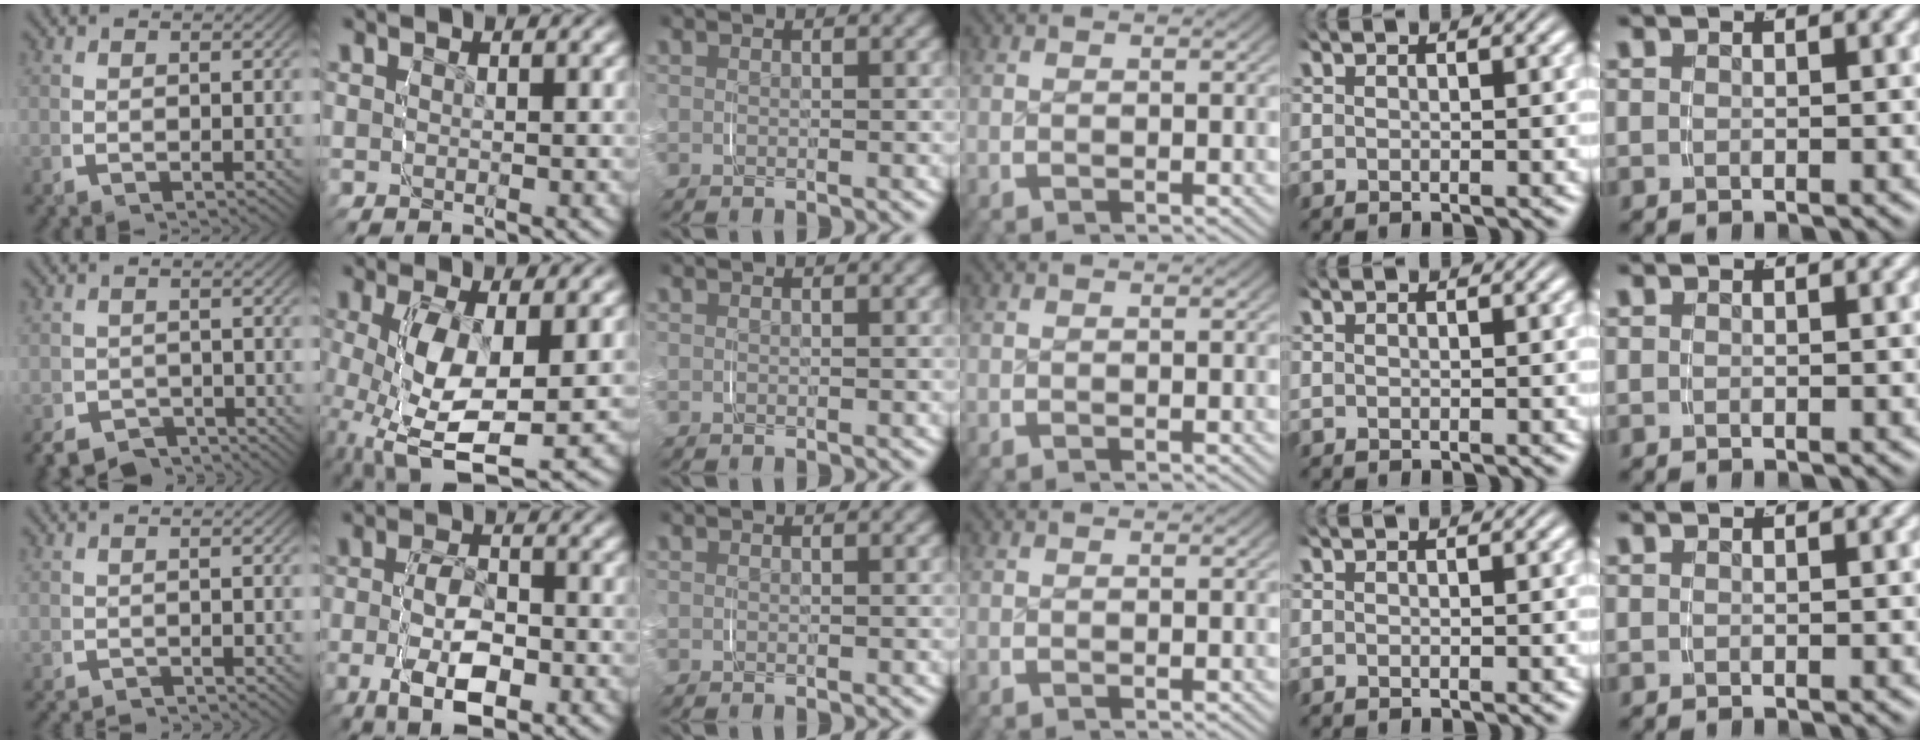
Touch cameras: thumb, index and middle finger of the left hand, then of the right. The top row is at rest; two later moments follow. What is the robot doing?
{"motion": "grasp_and_lifting", "object": "key"}